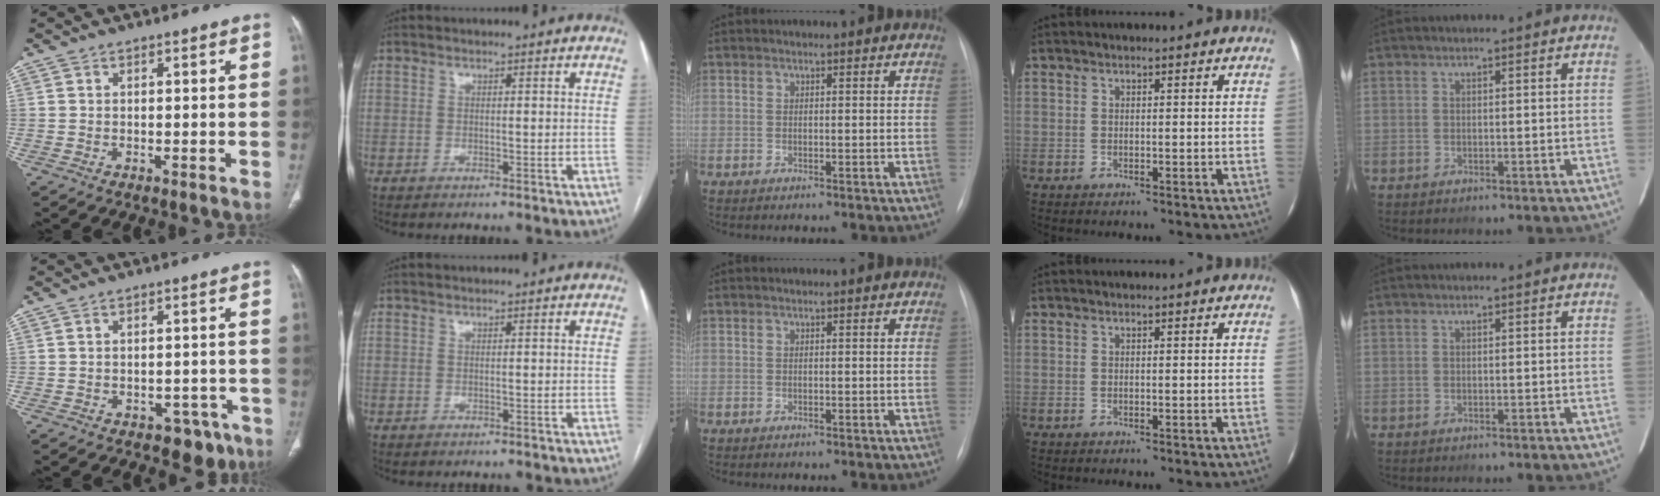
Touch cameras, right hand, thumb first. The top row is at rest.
{"thumb": {"total": 5.3, "force": [-3.4, 3.5, 2.1], "torque": [-0.006, 0.025, -0.040]}, "index": {"total": 1.0, "force": [-0.8, 0.6, -0.1], "torque": [-0.002, 0.004, -0.011]}}